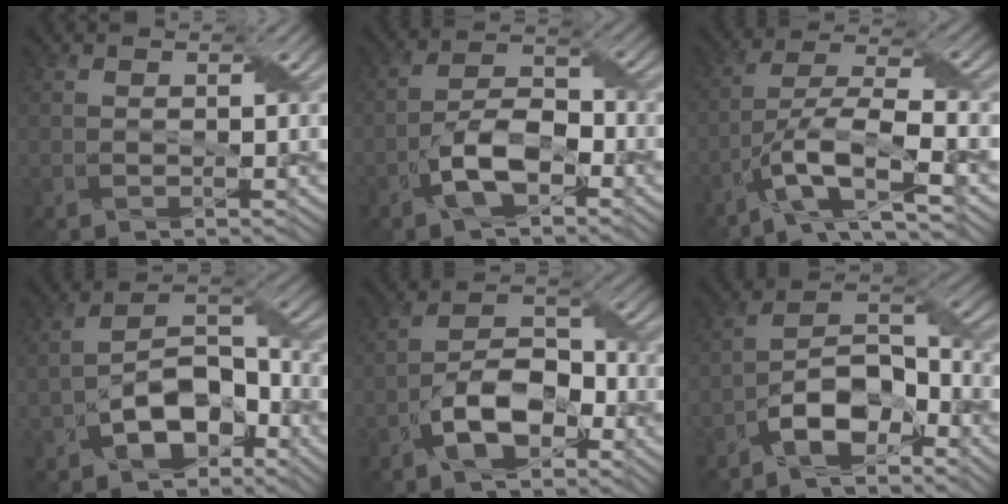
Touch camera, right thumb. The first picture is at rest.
{"total": 7.2, "force": [-3.8, 3.2, 5.2], "torque": [-0.095, 0.009, -0.077]}
{"total": 10.7, "force": [-5.3, 3.4, 8.6], "torque": [-0.165, -0.003, -0.096]}
{"total": 8.6, "force": [-4.4, 4.9, 5.5], "torque": [-0.092, 0.007, -0.089]}
{"total": 8.1, "force": [-4.2, 4.2, 5.6], "torque": [-0.098, 0.010, -0.084]}
{"total": 9.6, "force": [-6.2, 3.9, 6.2], "torque": [-0.104, 0.003, -0.124]}